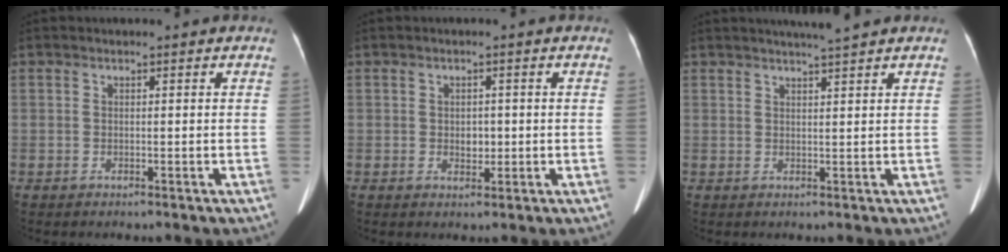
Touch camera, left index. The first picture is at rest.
{"total": 2.1, "force": [-0.1, 1.5, 1.4], "torque": [-0.023, 0.002, 0.002]}
{"total": 4.0, "force": [3.5, -0.8, 1.9], "torque": [-0.028, 0.006, 0.050]}